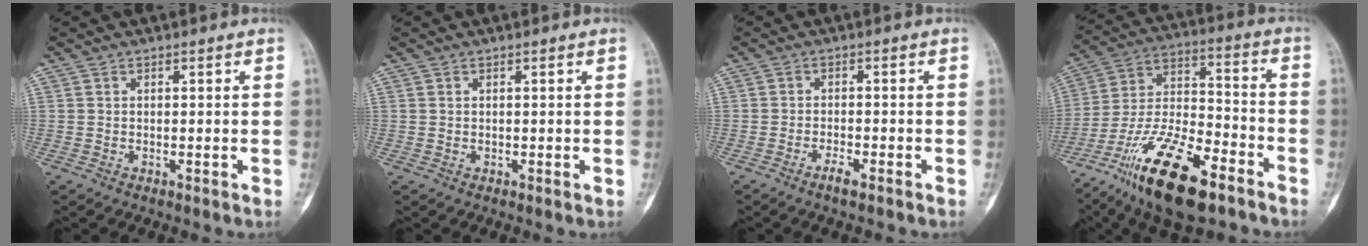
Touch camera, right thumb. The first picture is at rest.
{"total": 0.0}
{"total": 2.5, "force": [-1.8, 0.5, 1.6], "torque": [-0.037, 0.008, -0.035]}
{"total": 21.1, "force": [-13.1, 7.5, 14.7], "torque": [-0.287, 0.064, -0.235]}